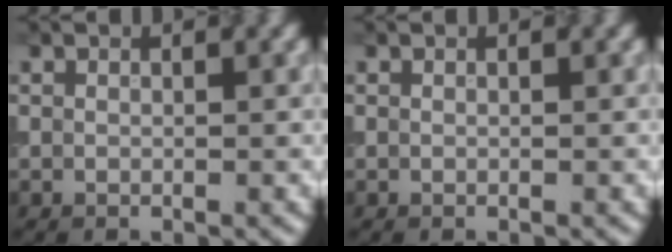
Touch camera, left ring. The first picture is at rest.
{"total": 0.0}